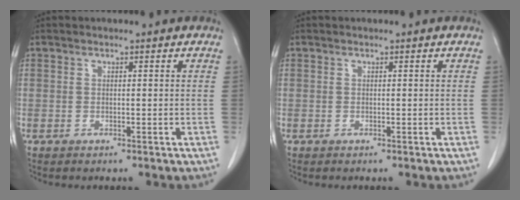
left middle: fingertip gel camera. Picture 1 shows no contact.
{"total": 0.0}